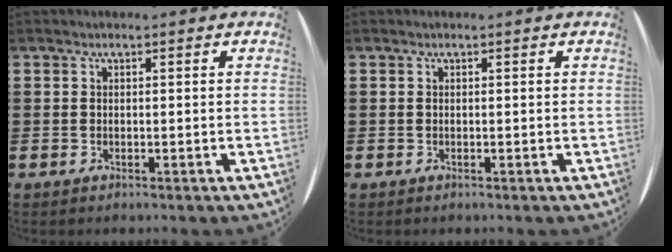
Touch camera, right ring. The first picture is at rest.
{"total": 0.0}